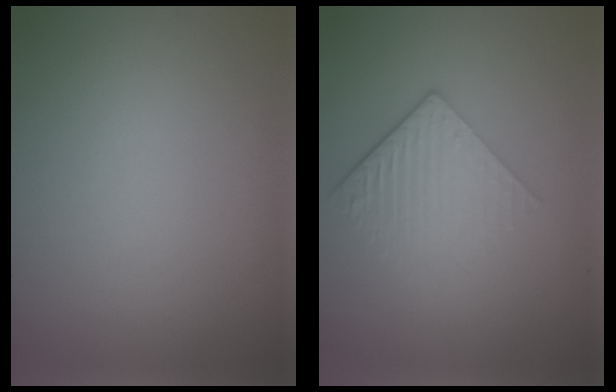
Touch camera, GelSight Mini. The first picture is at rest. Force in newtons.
{"total": 3.8, "press": 2.8, "slide": 2.6}